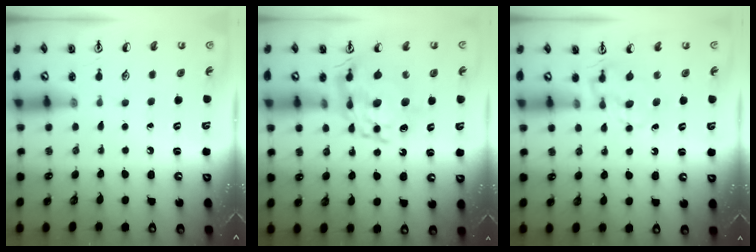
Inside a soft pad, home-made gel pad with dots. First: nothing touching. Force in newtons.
{"total": 13.4, "press": 13.4, "slide": 1.0}
{"total": 6.4, "press": 6.4, "slide": 0.7}